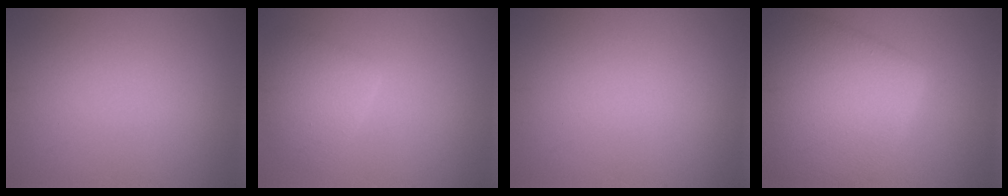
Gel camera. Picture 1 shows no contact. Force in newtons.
{"total": 3.1, "press": 3.0, "slide": 0.2}
{"total": 0.0}
{"total": 9.3, "press": 9.3, "slide": 0.4}